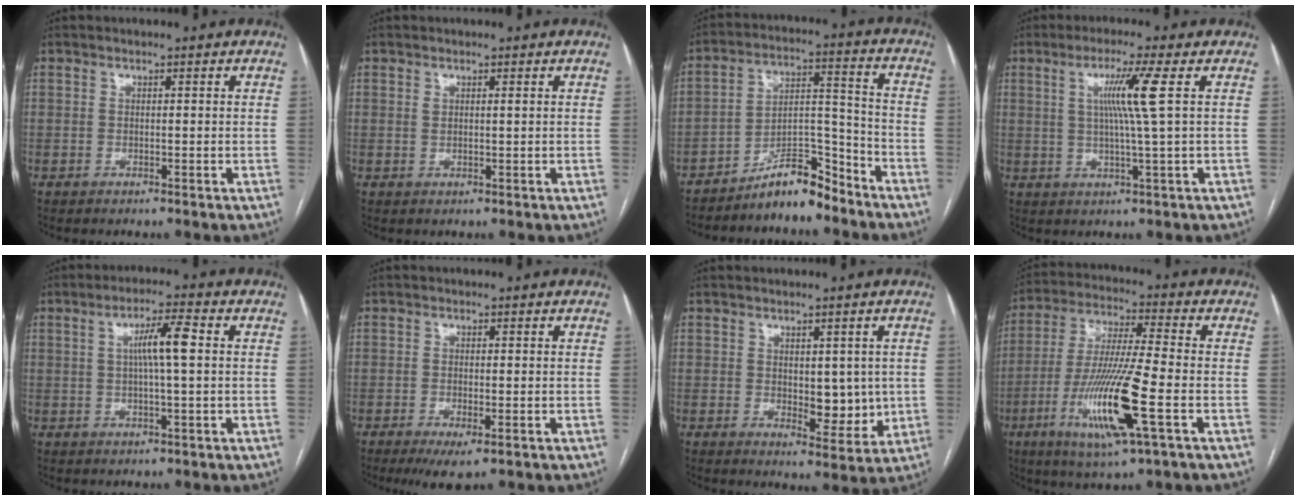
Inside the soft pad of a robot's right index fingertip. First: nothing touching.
{"total": 0.9, "force": [0.4, 0.3, 0.7], "torque": [-0.017, 0.004, 0.010]}
{"total": 8.8, "force": [-7.7, 2.1, 3.7], "torque": [-0.054, 0.031, -0.133]}
{"total": 6.7, "force": [1.6, -1.7, 6.3], "torque": [-0.116, 0.001, 0.034]}
{"total": 5.9, "force": [0.9, 0.3, 5.9], "torque": [-0.103, 0.010, 0.015]}
{"total": 4.0, "force": [-2.1, 1.0, 3.2], "torque": [-0.052, -0.009, -0.028]}
{"total": 6.2, "force": [0.2, 3.1, 5.3], "torque": [-0.061, -0.007, 0.013]}
{"total": 15.6, "force": [-5.2, 0.5, 14.7], "torque": [-0.297, -0.022, -0.095]}